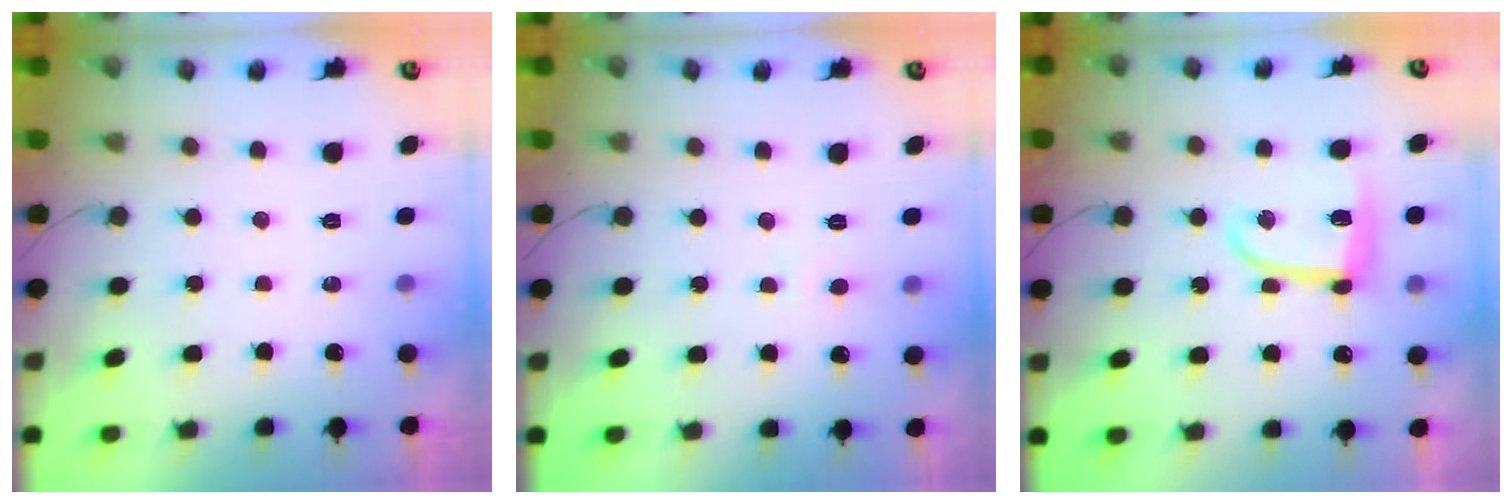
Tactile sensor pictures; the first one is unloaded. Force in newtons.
{"total": 4.0, "press": 4.0, "slide": 0.4}
{"total": 10.3, "press": 10.3, "slide": 0.5}